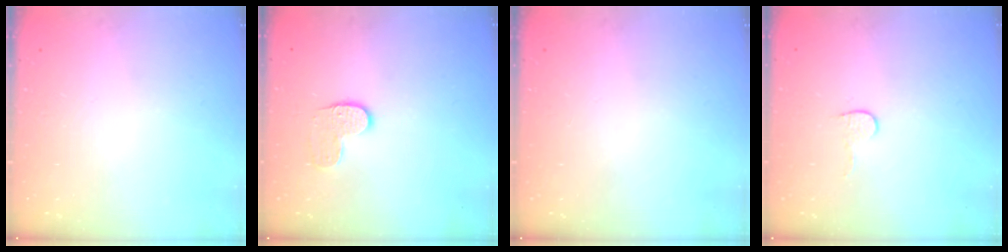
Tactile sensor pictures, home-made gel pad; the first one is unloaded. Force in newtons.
{"total": 6.8, "press": 6.8, "slide": 0.2}
{"total": 0.0}
{"total": 4.0, "press": 4.0, "slide": 0.4}